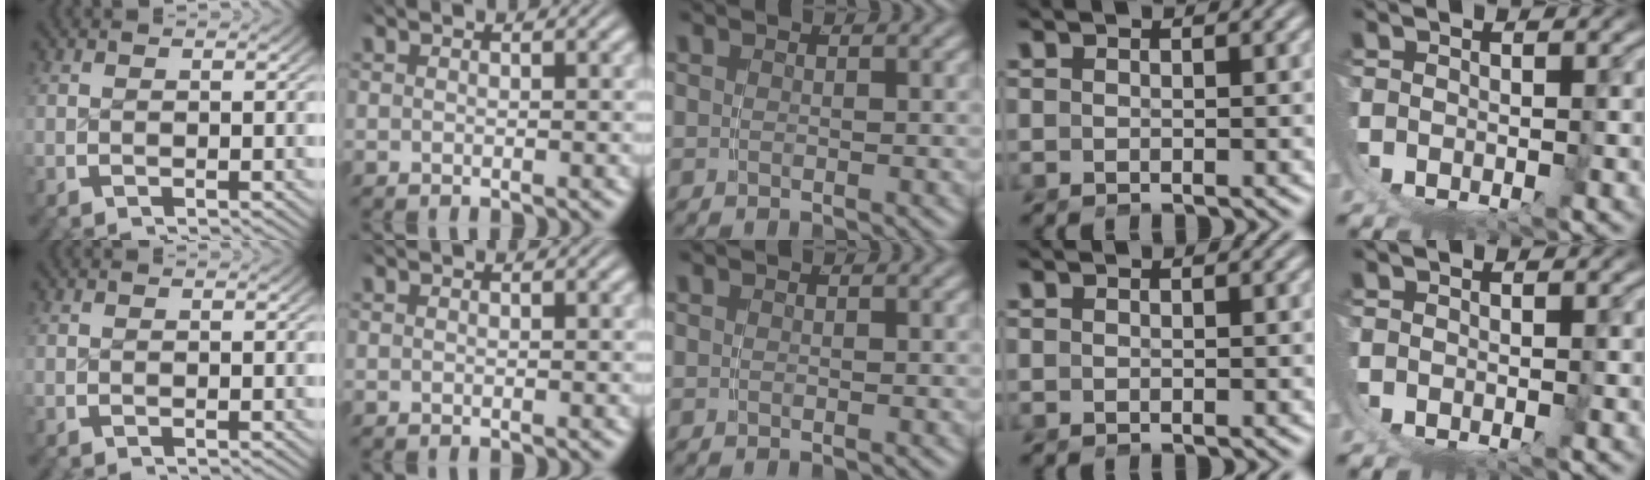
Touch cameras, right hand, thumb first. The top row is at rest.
{}